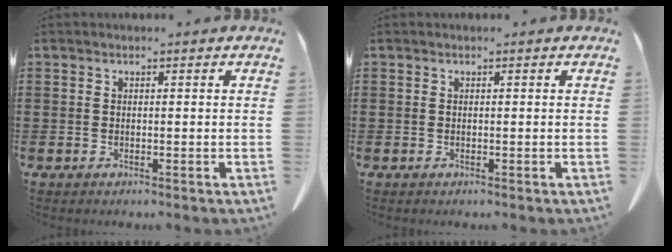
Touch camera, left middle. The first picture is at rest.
{"total": 0.0}